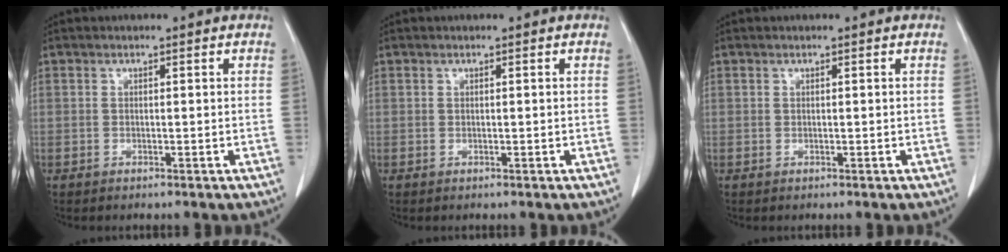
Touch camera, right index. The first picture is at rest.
{"total": 0.0}
{"total": 0.0}